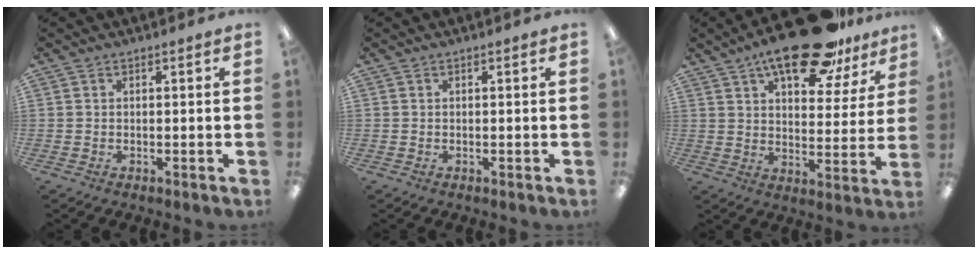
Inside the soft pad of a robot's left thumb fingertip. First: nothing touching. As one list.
[{"total": 0.0}, {"total": 20.4, "force": [14.2, 7.6, 12.5], "torque": [-0.188, -0.073, 0.237]}]